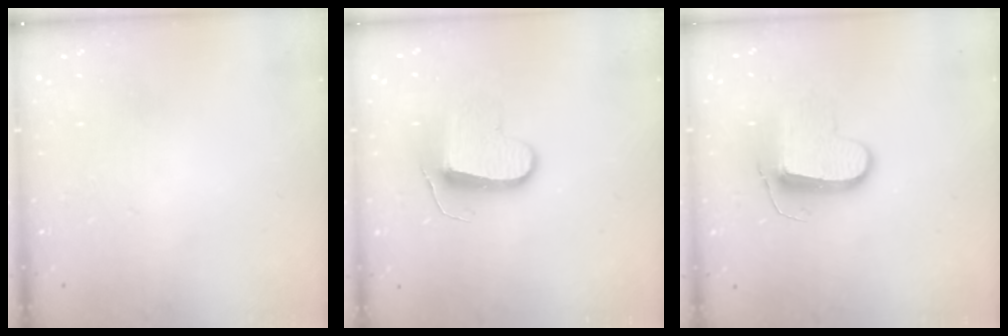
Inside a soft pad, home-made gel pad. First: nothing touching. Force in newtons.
{"total": 11.2, "press": 11.1, "slide": 0.8}
{"total": 9.9, "press": 9.9, "slide": 0.1}